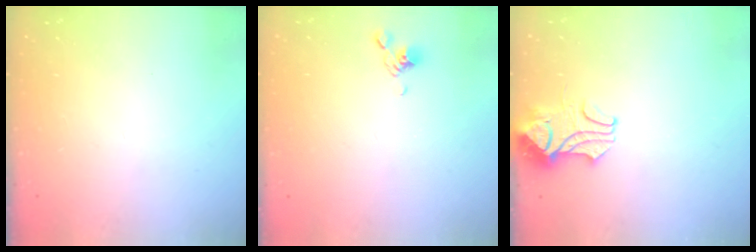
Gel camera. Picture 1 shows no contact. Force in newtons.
{"total": 6.2, "press": 6.2, "slide": 1.0}
{"total": 2.1, "press": 1.9, "slide": 0.9}